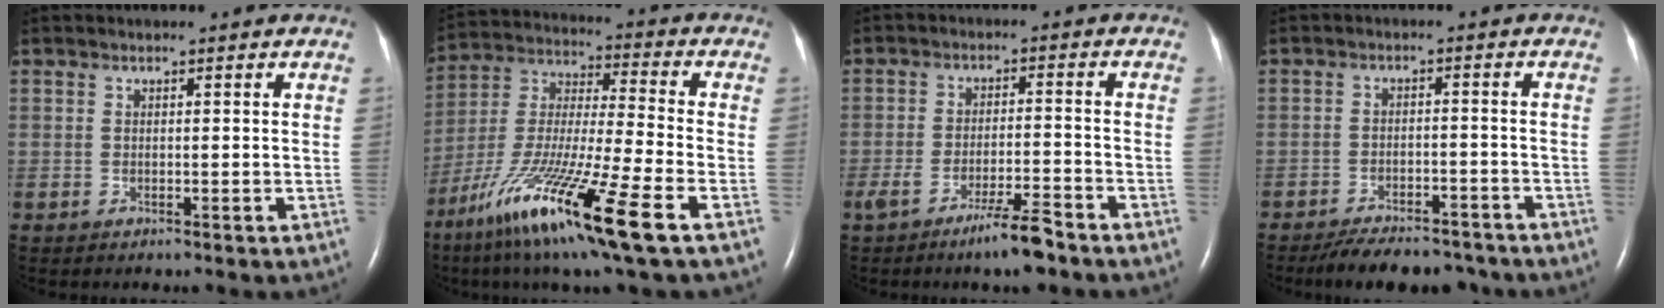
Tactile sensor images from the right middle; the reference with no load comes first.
{"total": 20.7, "force": [-10.8, 0.9, 17.6], "torque": [-0.351, -0.053, -0.196]}
{"total": 6.1, "force": [-4.5, 0.3, 4.0], "torque": [-0.075, -0.008, -0.079]}
{"total": 10.6, "force": [-9.4, 3.4, 3.7], "torque": [-0.054, 0.001, -0.128]}